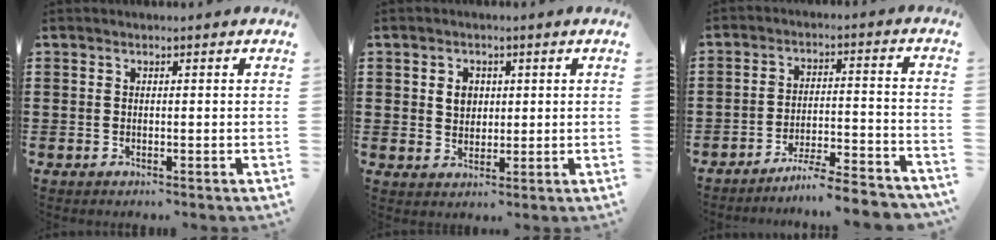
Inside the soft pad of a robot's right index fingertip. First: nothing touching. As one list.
[{"total": 3.0, "force": [0.7, 2.5, 1.5], "torque": [-0.039, 0.010, 0.011]}, {"total": 6.1, "force": [-5.7, -0.4, 2.2], "torque": [-0.043, -0.010, -0.112]}]